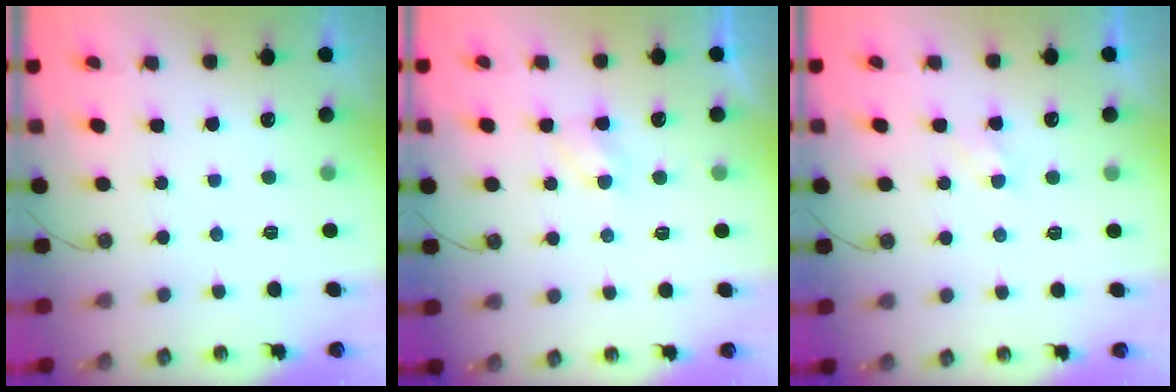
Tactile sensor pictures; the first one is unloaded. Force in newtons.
{"total": 3.4, "press": 3.4, "slide": 0.4}
{"total": 2.9, "press": 2.9, "slide": 0.4}